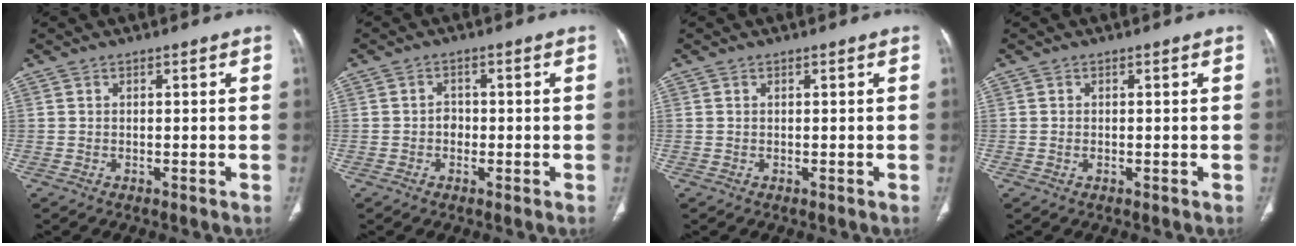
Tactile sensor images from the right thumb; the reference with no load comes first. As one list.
[{"total": 2.0, "force": [-0.5, 1.7, 0.9], "torque": [-0.001, 0.009, -0.011]}, {"total": 0.0}, {"total": 0.5, "force": [-0.1, 0.3, 0.4], "torque": [-0.013, 0.004, -0.001]}]